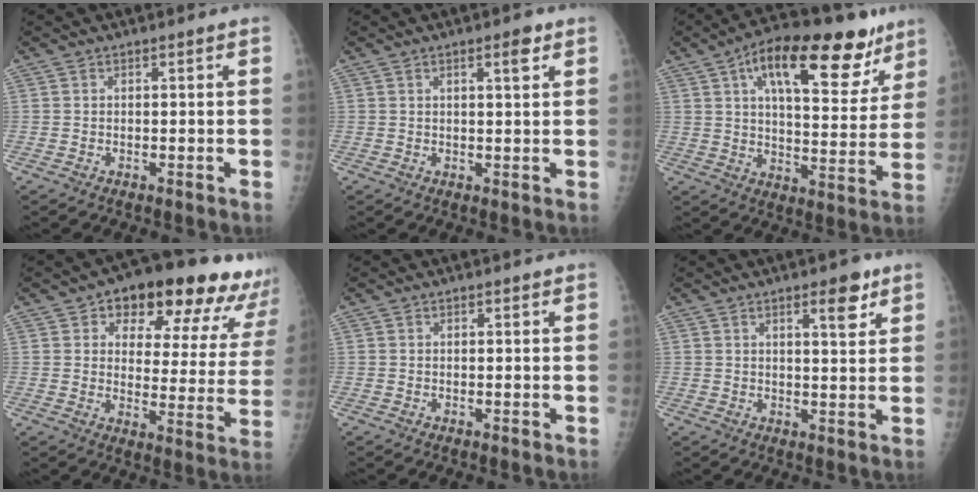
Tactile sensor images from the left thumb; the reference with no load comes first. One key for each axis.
{"total": 2.9, "fx": 1.6, "fy": 0.6, "fz": 2.3, "tx": -0.032, "ty": -0.007, "tz": 0.022}
{"total": 22.9, "fx": 12.5, "fy": 9.7, "fz": 16.5, "tx": -0.206, "ty": -0.022, "tz": 0.189}
{"total": 21.5, "fx": 14.6, "fy": 9.7, "fz": 12.4, "tx": -0.110, "ty": -0.045, "tz": 0.181}
{"total": 0.5, "fx": 0.4, "fy": 0.2, "fz": 0.3, "tx": -0.005, "ty": -0.002, "tz": 0.004}
{"total": 5.4, "fx": 3.2, "fy": 1.5, "fz": 4.1, "tx": -0.049, "ty": -0.018, "tz": 0.045}